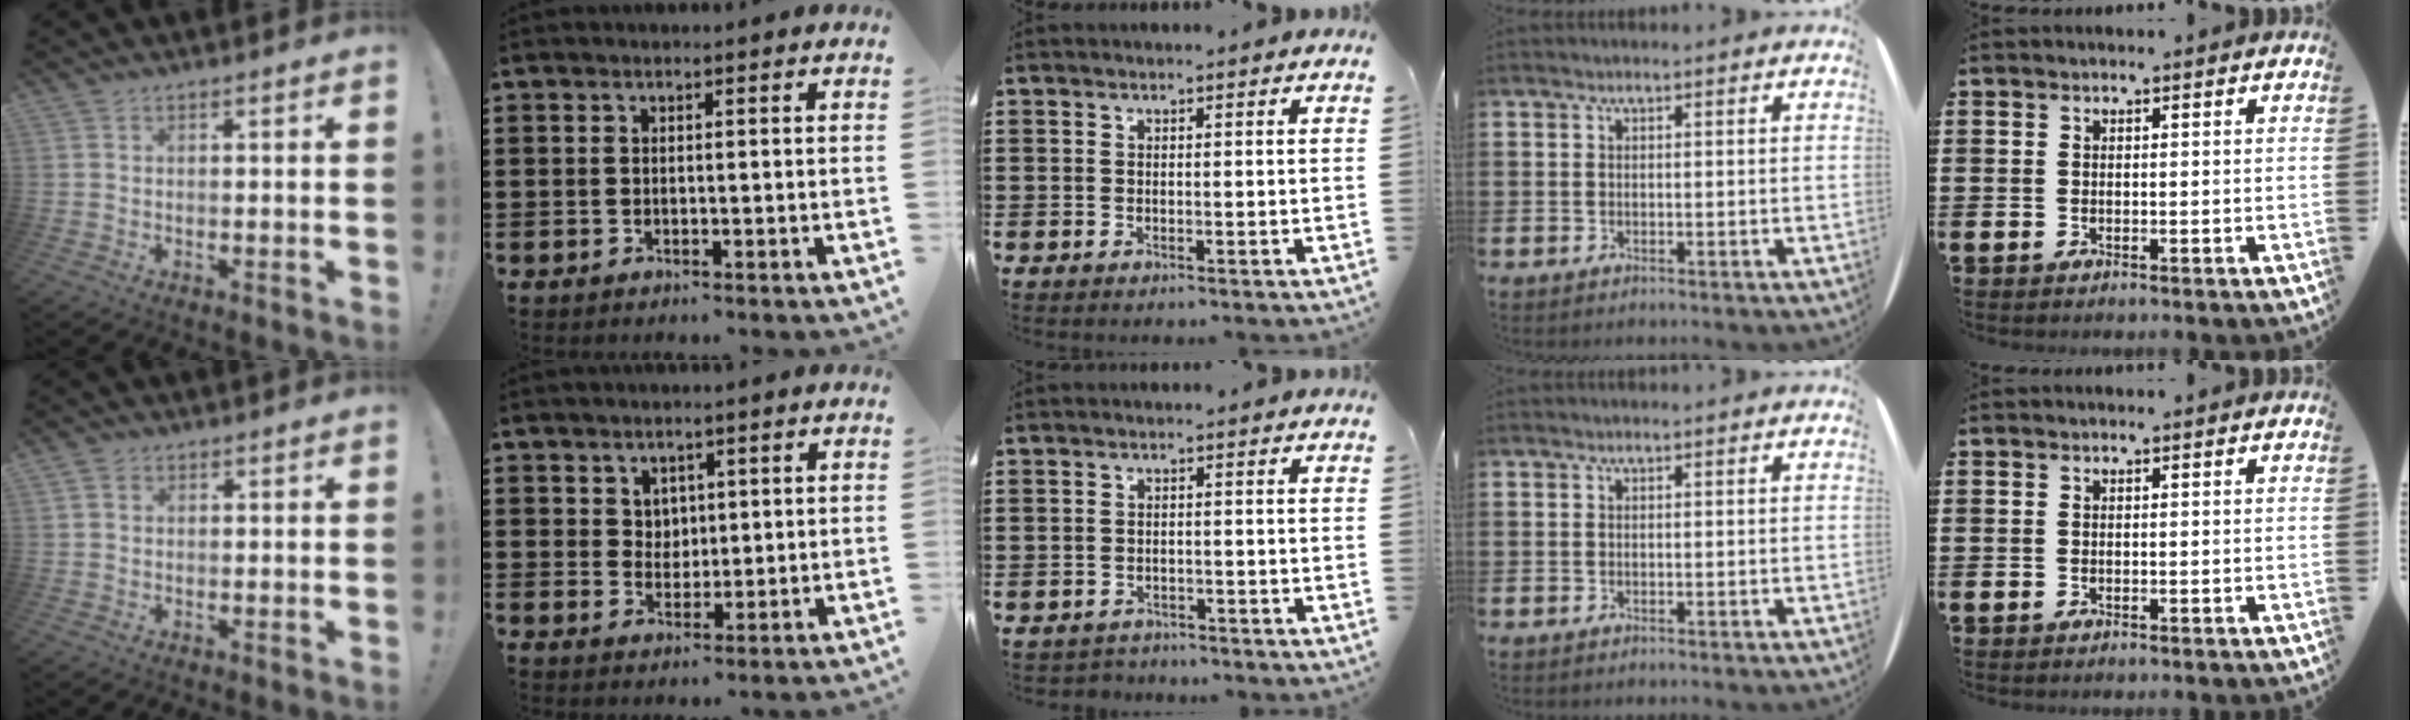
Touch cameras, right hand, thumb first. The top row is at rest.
{"thumb": {"total": 1.5, "force": [0.7, 1.2, 0.7], "torque": [-0.014, 0.005, 0.013]}, "index": {"total": 3.1, "force": [1.9, 2.4, 0.4], "torque": [-0.017, 0.010, 0.035]}, "middle": {"total": 1.7, "force": [-1.7, 0.4, -0.2], "torque": [-0.004, -0.001, -0.038]}}